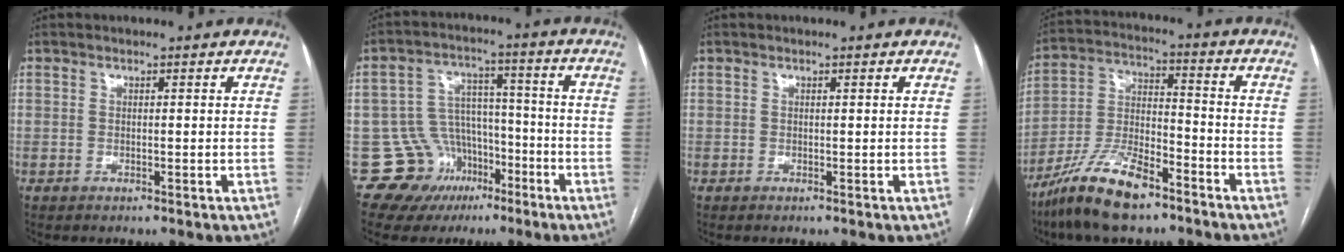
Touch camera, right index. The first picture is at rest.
{"total": 11.5, "force": [-5.9, 9.8, 1.2], "torque": [-0.017, 0.070, -0.078]}
{"total": 0.0}
{"total": 13.6, "force": [-9.7, 3.6, 8.8], "torque": [-0.180, -0.004, -0.180]}